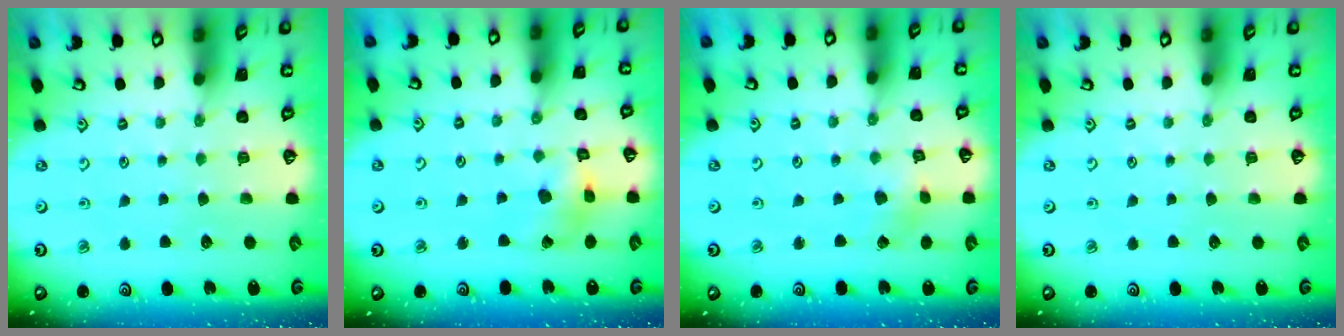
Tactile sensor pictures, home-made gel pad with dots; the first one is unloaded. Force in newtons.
{"total": 6.9, "press": 6.9, "slide": 0.8}
{"total": 2.6, "press": 2.6, "slide": 0.3}
{"total": 0.0}